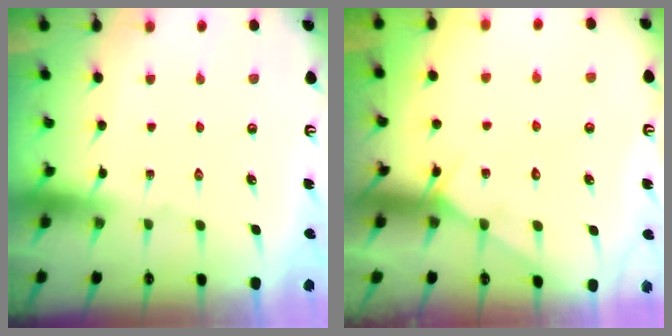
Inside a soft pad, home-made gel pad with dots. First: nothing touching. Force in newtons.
{"total": 5.7, "press": 5.7, "slide": 0.5}